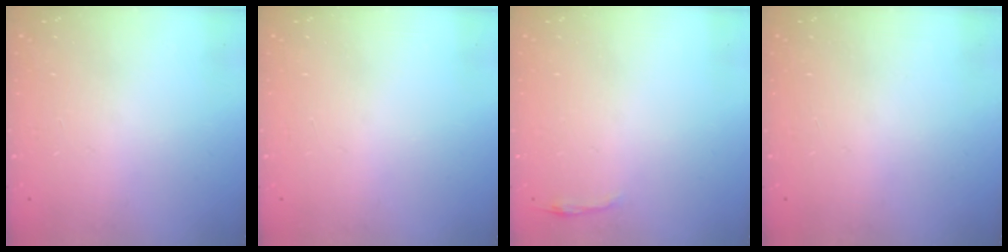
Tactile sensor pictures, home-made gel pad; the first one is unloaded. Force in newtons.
{"total": 1.0, "press": 0.0, "slide": 1.0}
{"total": 2.8, "press": 2.8, "slide": 0.6}
{"total": 0.0}